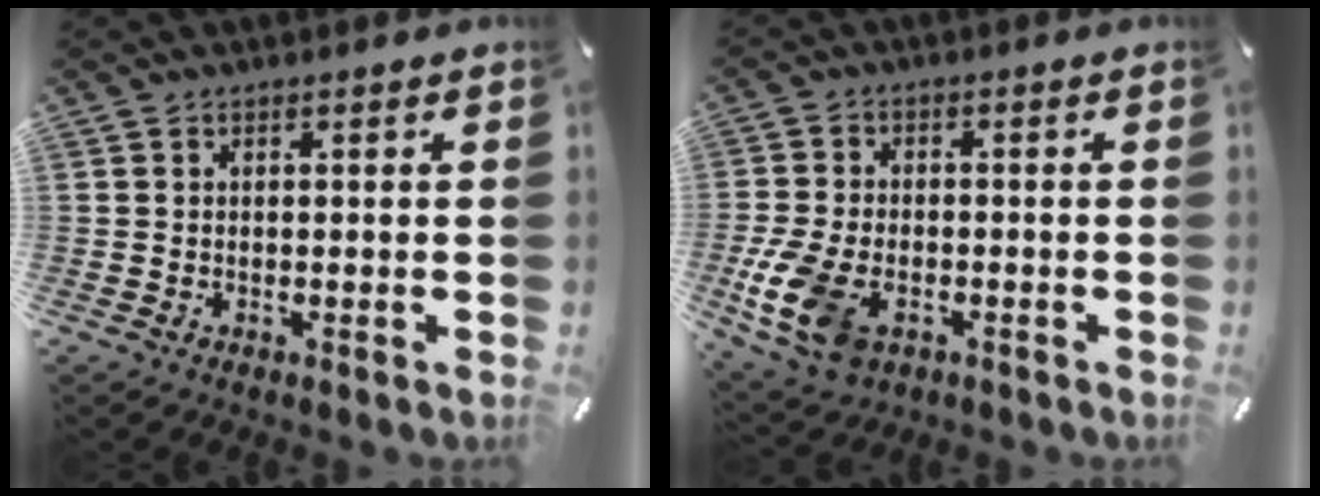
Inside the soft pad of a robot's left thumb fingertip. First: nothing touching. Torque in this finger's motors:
{"motor_torque": [0.85, 1.73, 0.47, -0.04, 0.30]}